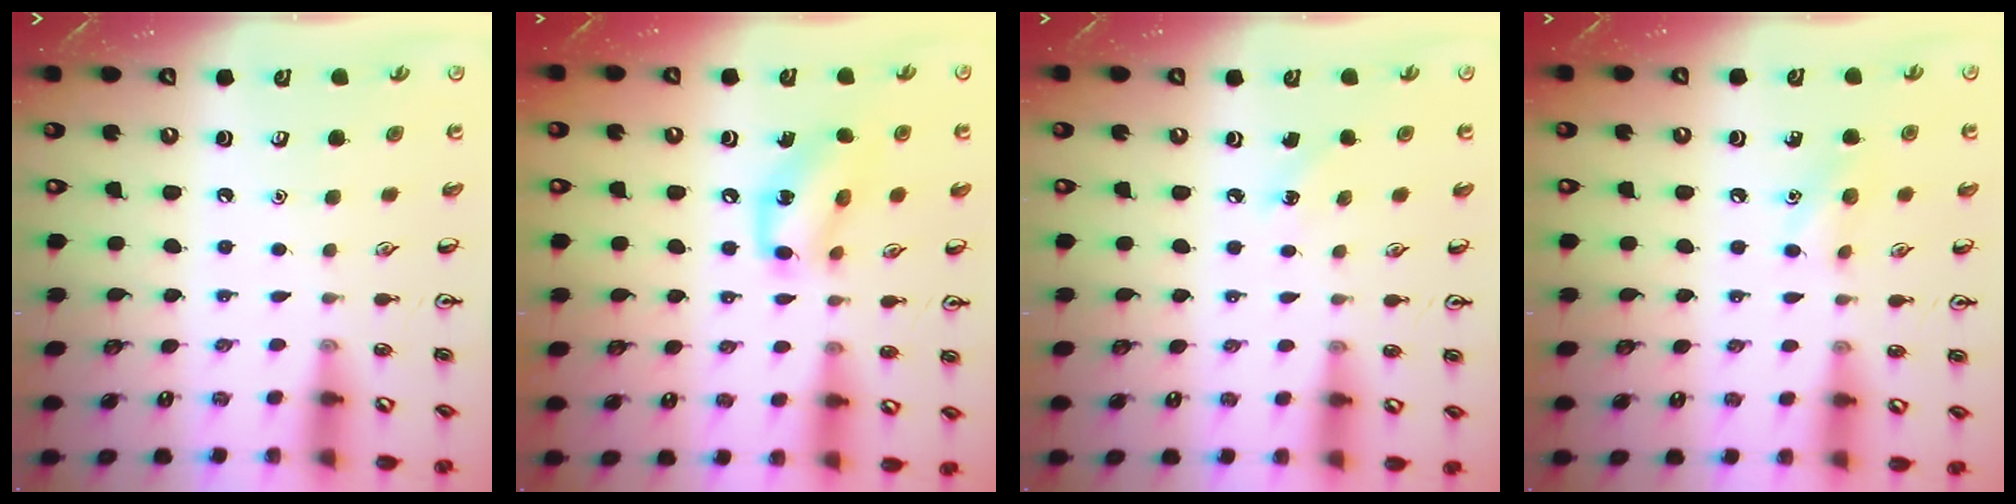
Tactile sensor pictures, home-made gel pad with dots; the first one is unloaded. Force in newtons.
{"total": 12.0, "press": 11.8, "slide": 1.8}
{"total": 4.3, "press": 4.0, "slide": 1.5}
{"total": 7.5, "press": 7.3, "slide": 1.8}